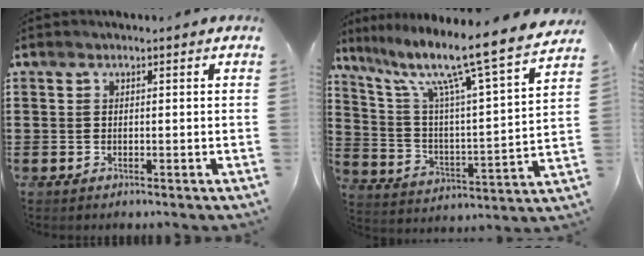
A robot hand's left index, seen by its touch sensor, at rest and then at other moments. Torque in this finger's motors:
{"motor_torque": [1.65, -0.49, 1.05, 0.21]}